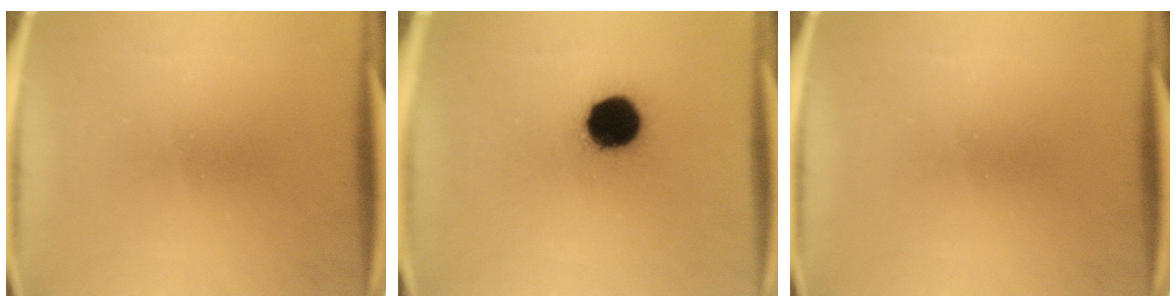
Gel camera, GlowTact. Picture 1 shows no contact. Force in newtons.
{"total": 12.7}
{"total": 0.0}